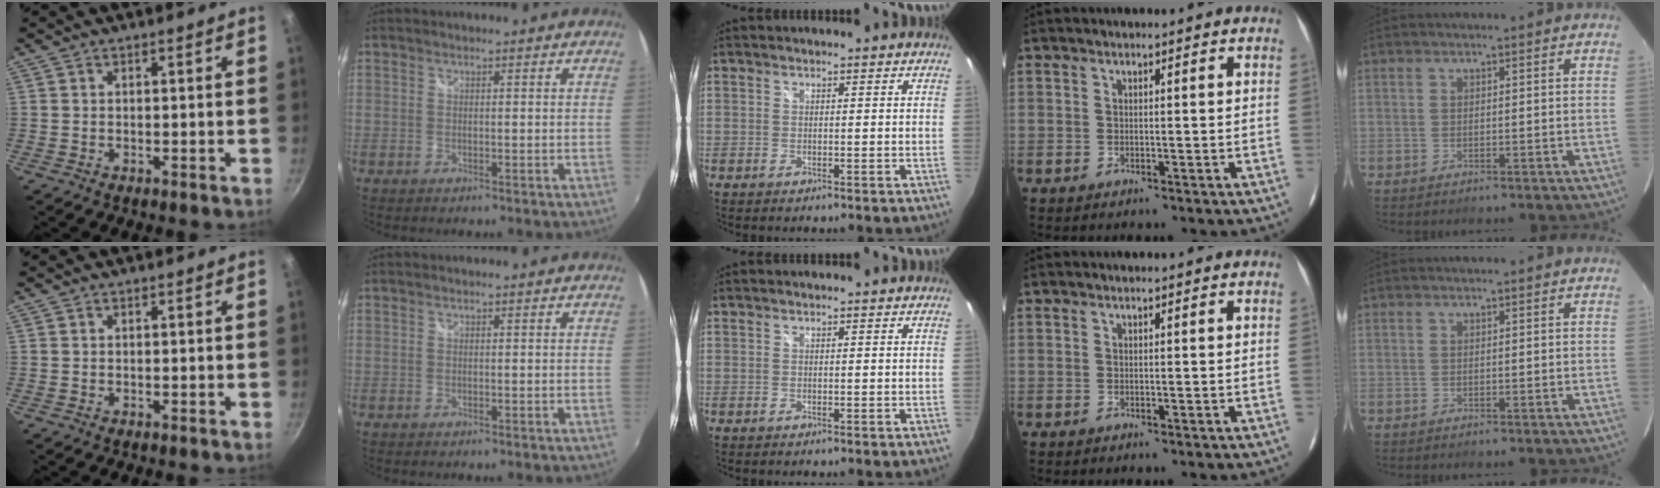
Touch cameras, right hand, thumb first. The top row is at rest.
{}